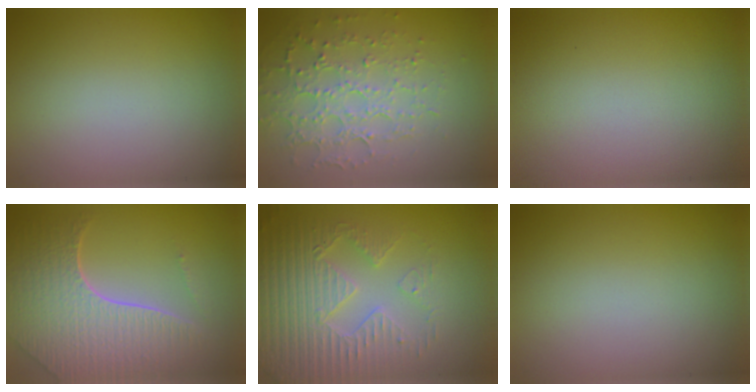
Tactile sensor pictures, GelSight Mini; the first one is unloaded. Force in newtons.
{"total": 4.9, "press": 3.5, "slide": 3.4}
{"total": 0.0}
{"total": 7.3, "press": 5.3, "slide": 4.9}
{"total": 4.6, "press": 4.4, "slide": 1.1}
{"total": 0.0}